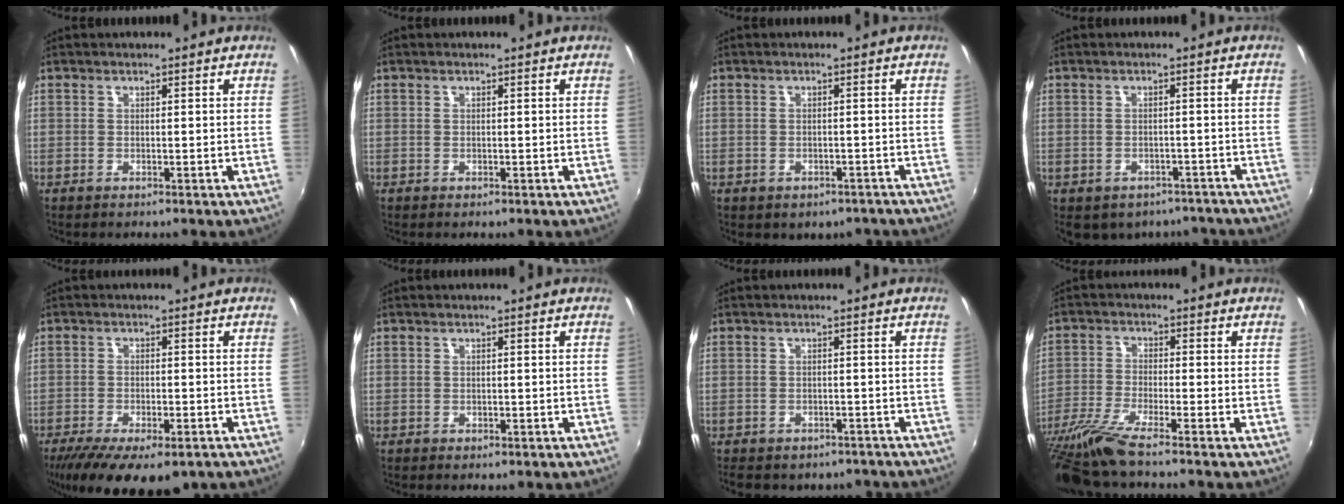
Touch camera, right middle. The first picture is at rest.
{"total": 0.0}
{"total": 5.4, "force": [-3.8, 3.4, 2.0], "torque": [-0.047, -0.014, -0.036]}
{"total": 11.7, "force": [-8.4, 6.8, 4.3], "torque": [-0.095, -0.011, -0.097]}
{"total": 15.1, "force": [-10.4, 5.5, 9.4], "torque": [-0.194, -0.052, -0.156]}
{"total": 1.2, "force": [-0.7, 0.9, 0.4], "torque": [-0.010, -0.004, -0.010]}
{"total": 8.8, "force": [-7.0, 4.2, 3.2], "torque": [-0.074, -0.018, -0.086]}
{"total": 10.1, "force": [-8.5, -0.5, 5.4], "torque": [-0.124, -0.032, -0.161]}